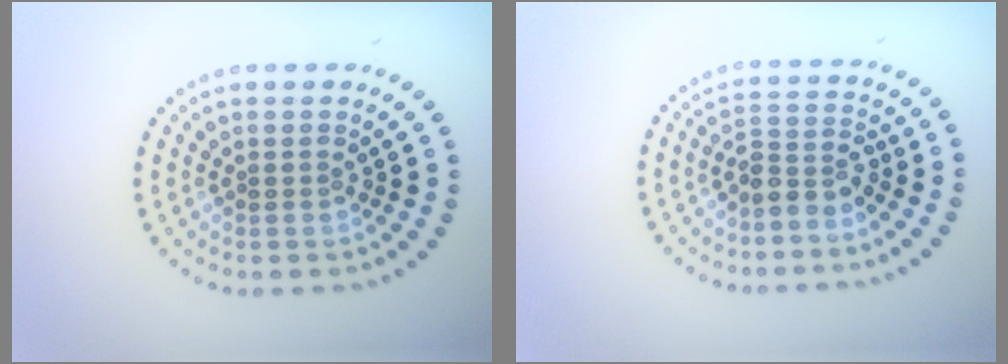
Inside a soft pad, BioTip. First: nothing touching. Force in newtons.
{"total": 2.6, "press": 2.0, "slide": 1.6}